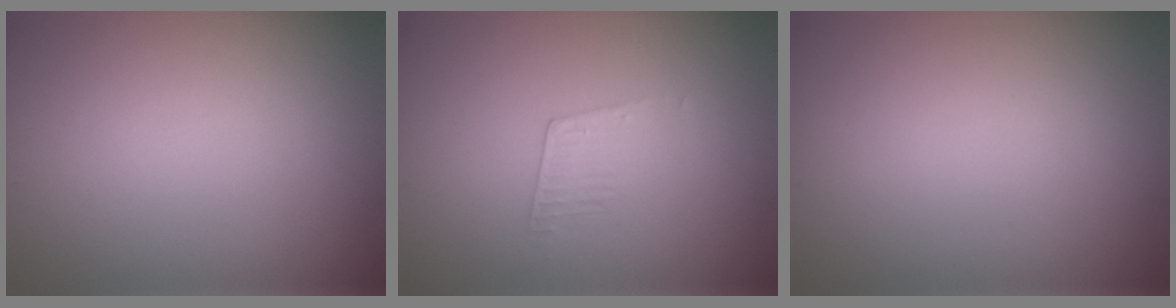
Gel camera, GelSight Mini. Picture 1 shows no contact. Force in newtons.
{"total": 1.1, "press": 0.2, "slide": 1.1}
{"total": 0.0}